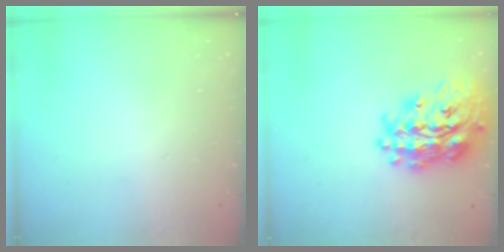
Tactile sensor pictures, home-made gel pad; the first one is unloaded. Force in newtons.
{"total": 25.9, "press": 25.8, "slide": 2.3}